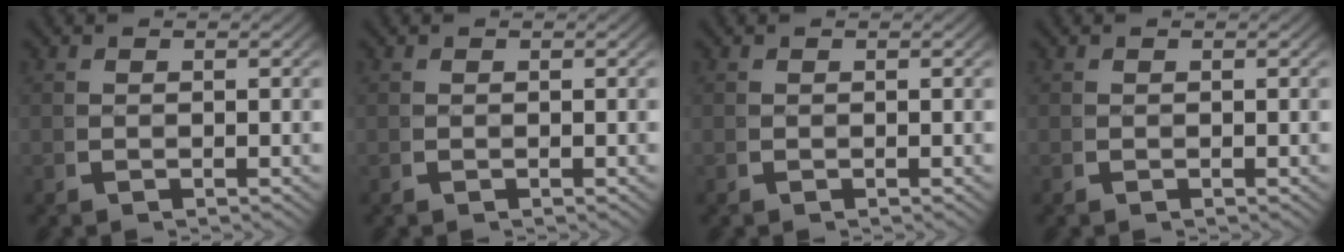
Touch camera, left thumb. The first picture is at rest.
{"total": 0.0}
{"total": 0.0}
{"total": 0.0}